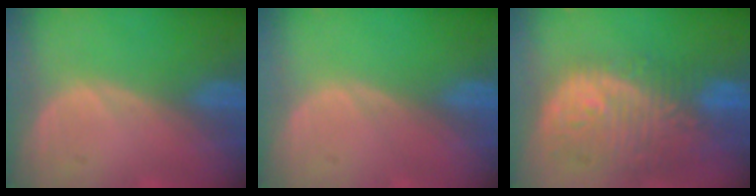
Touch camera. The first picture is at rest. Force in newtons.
{"total": 0.0}
{"total": 12.1, "press": 10.8, "slide": 5.6}